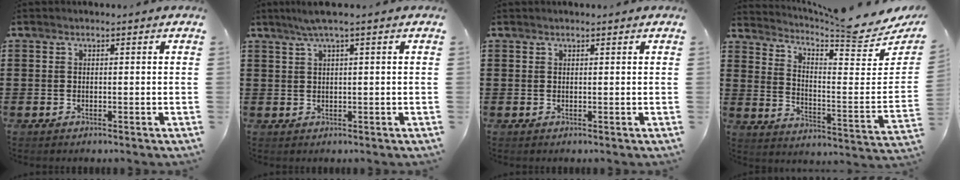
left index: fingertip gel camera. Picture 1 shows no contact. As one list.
[{"total": 2.4, "force": [1.2, -0.2, 2.0], "torque": [-0.038, 0.001, 0.022]}, {"total": 0.0}, {"total": 6.0, "force": [5.4, -0.2, 2.6], "torque": [-0.061, -0.059, 0.082]}]